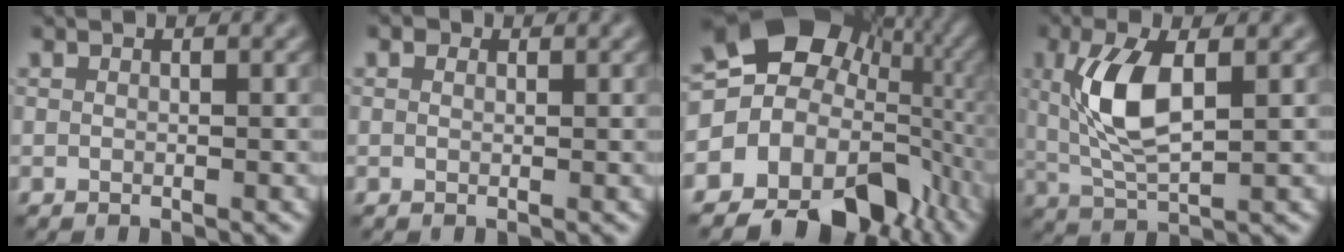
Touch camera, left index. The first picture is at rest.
{"total": 0.7, "force": [0.5, 0.4, 0.3], "torque": [-0.007, -0.003, 0.001]}
{"total": 13.6, "force": [-2.3, 10.4, 8.6], "torque": [-0.128, -0.003, -0.028]}
{"total": 6.2, "force": [1.1, 2.4, 5.6], "torque": [-0.121, 0.005, 0.024]}